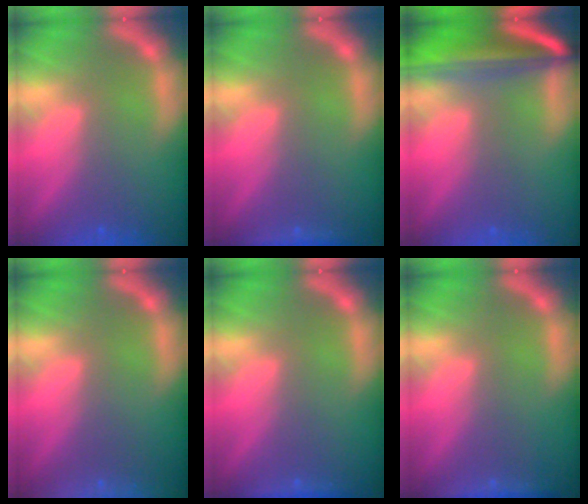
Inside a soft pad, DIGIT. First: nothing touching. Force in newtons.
{"total": 1.4}
{"total": 10.1}
{"total": 9.5}
{"total": 1.4}
{"total": 2.4}